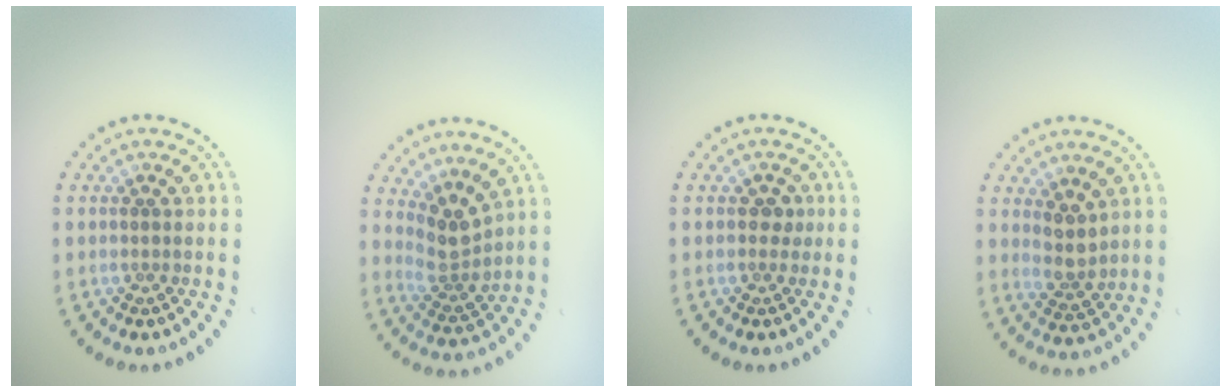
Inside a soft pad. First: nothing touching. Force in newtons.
{"total": 3.0, "press": 2.3, "slide": 1.9}
{"total": 1.0, "press": 0.9, "slide": 0.4}
{"total": 2.4, "press": 2.0, "slide": 1.3}